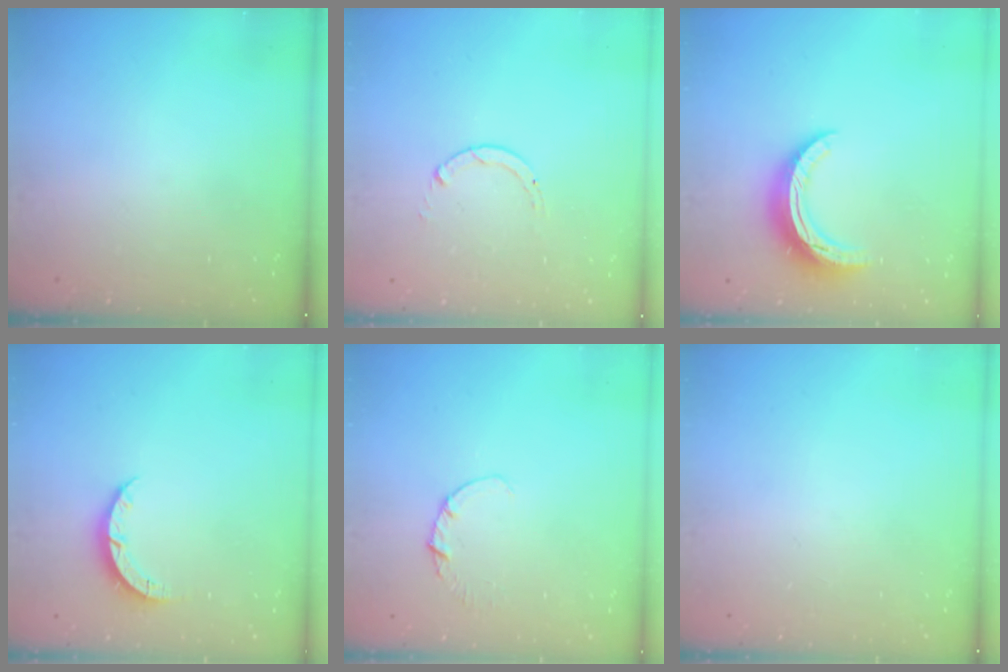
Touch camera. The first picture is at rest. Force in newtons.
{"total": 0.8, "press": 0.7, "slide": 0.1}
{"total": 10.8, "press": 10.8, "slide": 0.5}
{"total": 3.5, "press": 3.5, "slide": 0.3}
{"total": 1.1, "press": 1.1, "slide": 0.1}
{"total": 0.0}